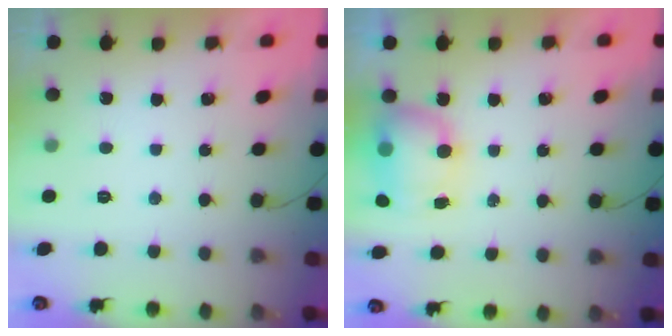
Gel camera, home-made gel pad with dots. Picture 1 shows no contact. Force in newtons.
{"total": 11.5, "press": 8.7, "slide": 7.5}